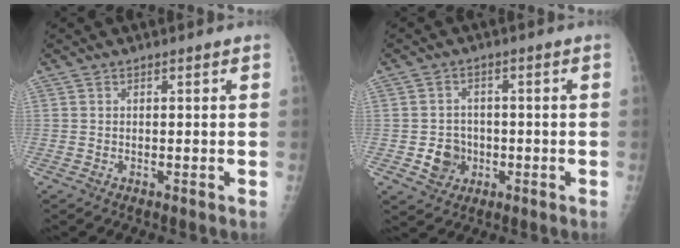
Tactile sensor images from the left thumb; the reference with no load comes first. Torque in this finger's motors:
{"motor_torque": [-0.07, 0.08, 0.08, 0.09, 0.00]}